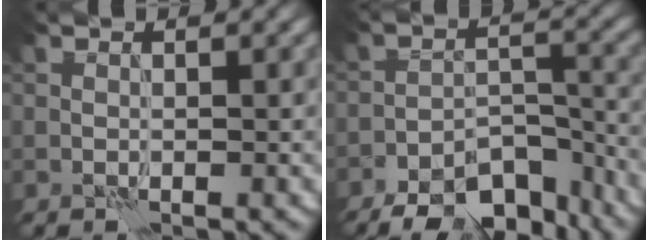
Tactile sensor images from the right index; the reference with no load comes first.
{"total": 10.1, "force": [-8.1, 4.0, 4.4], "torque": [-0.059, -0.002, -0.121]}